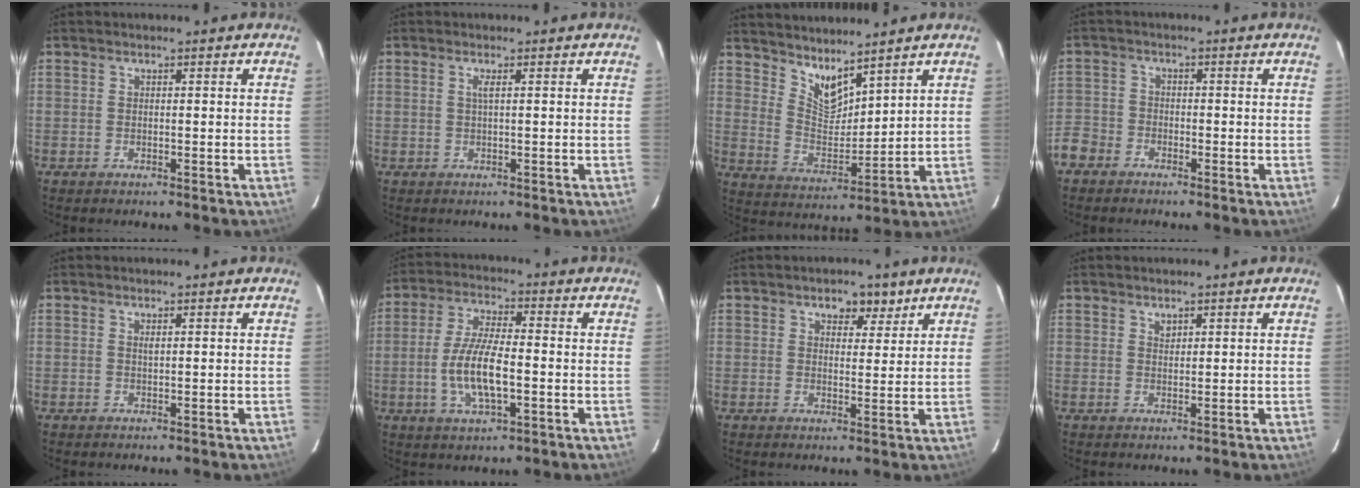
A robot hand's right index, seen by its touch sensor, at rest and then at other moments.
{"total": 1.0, "force": [0.2, -0.3, 0.9], "torque": [-0.018, 0.000, 0.003]}
{"total": 7.8, "force": [6.6, 2.2, 3.6], "torque": [-0.060, -0.010, 0.131]}
{"total": 7.1, "force": [-4.3, 5.4, 1.5], "torque": [-0.053, 0.015, -0.090]}
{"total": 0.5, "force": [0.3, 0.1, 0.4], "torque": [-0.008, 0.002, 0.006]}
{"total": 10.0, "force": [-2.1, 3.0, 9.3], "torque": [-0.189, 0.000, -0.040]}
{"total": 4.6, "force": [2.9, 2.9, 2.1], "torque": [-0.018, -0.002, 0.040]}
{"total": 1.1, "force": [0.8, 0.7, 0.3], "torque": [-0.002, 0.001, 0.015]}